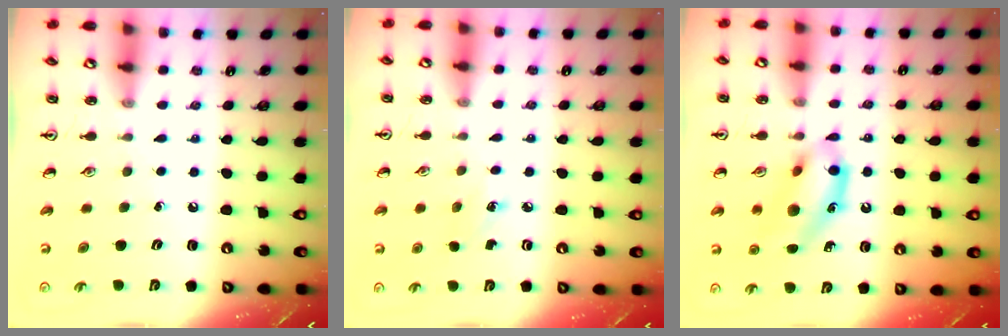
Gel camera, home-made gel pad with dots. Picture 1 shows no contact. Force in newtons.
{"total": 1.9, "press": 1.7, "slide": 0.7}
{"total": 13.5, "press": 13.2, "slide": 2.9}